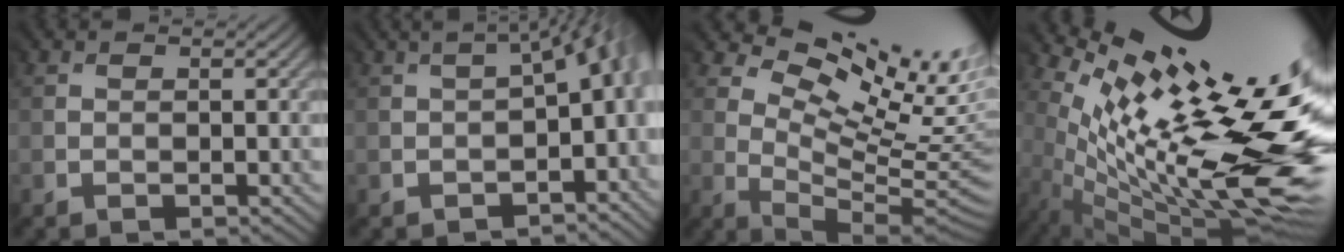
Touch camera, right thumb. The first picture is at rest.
{"total": 7.0, "force": [-2.7, 3.3, 5.6], "torque": [-0.052, -0.014, -0.025]}
{"total": 12.6, "force": [7.2, 4.2, 9.4], "torque": [-0.173, 0.004, 0.122]}
{"total": 16.5, "force": [3.3, 4.8, 15.5], "torque": [-0.246, 0.001, 0.079]}